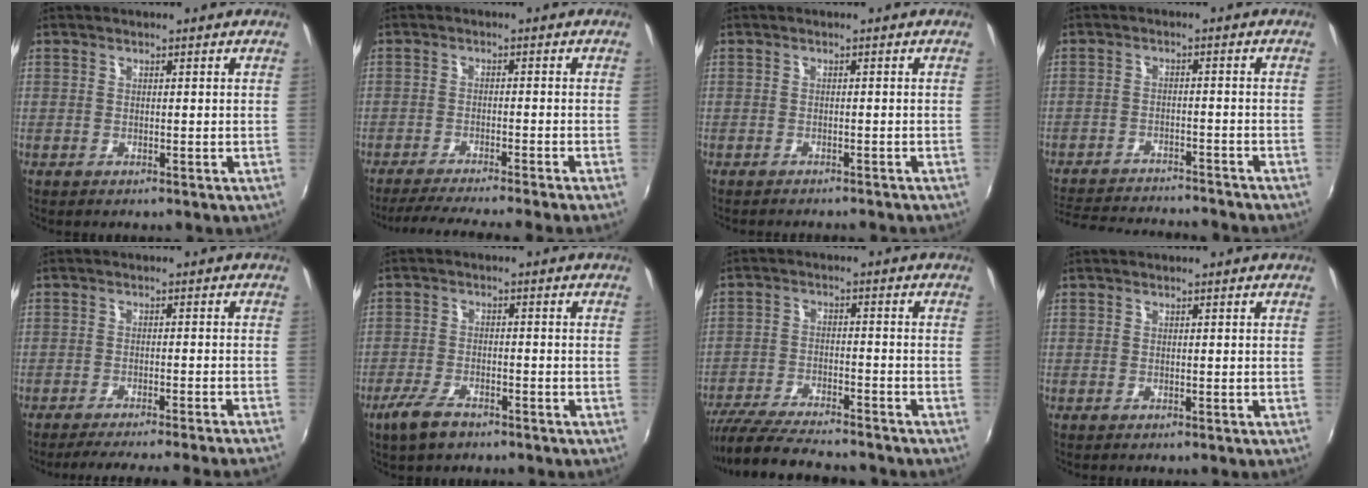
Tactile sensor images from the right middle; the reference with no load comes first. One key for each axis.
{"total": 9.3, "fx": -8.2, "fy": -1.8, "fz": 4.0, "tx": -0.090, "ty": -0.011, "tz": -0.127}
{"total": 4.6, "fx": -4.2, "fy": 0.6, "fz": 1.8, "tx": -0.042, "ty": -0.011, "tz": -0.059}
{"total": 16.8, "fx": -15.2, "fy": 2.8, "fz": 6.7, "tx": -0.140, "ty": -0.013, "tz": -0.216}
{"total": 11.8, "fx": -10.6, "fy": -1.9, "fz": 4.8, "tx": -0.089, "ty": -0.016, "tz": -0.147}
{"total": 5.9, "fx": -4.2, "fy": 2.2, "fz": 3.6, "tx": -0.094, "ty": -0.009, "tz": -0.080}
{"total": 16.3, "fx": -14.3, "fy": 2.7, "fz": 7.4, "tx": -0.156, "ty": -0.026, "tz": -0.233}
{"total": 0.0}